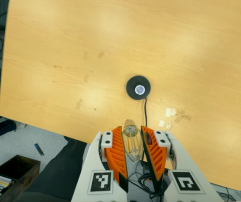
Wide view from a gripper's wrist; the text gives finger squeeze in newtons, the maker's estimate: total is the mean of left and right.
{"total": 8.8, "left": 8.1, "right": 9.5}